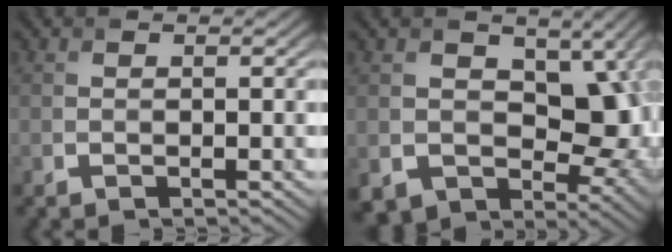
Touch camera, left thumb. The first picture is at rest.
{"total": 11.2, "force": [0.5, 8.5, 7.3], "torque": [-0.138, -0.040, 0.008]}